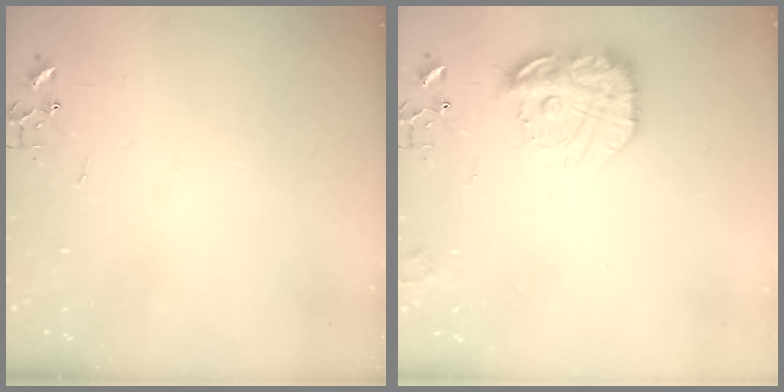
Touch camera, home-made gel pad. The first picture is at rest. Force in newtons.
{"total": 17.4, "press": 17.3, "slide": 1.2}